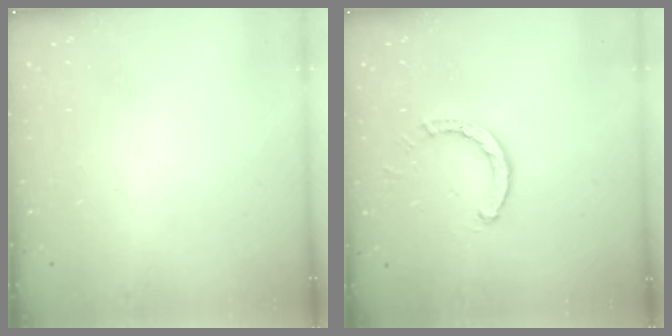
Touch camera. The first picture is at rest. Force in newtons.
{"total": 2.6, "press": 2.6, "slide": 0.3}